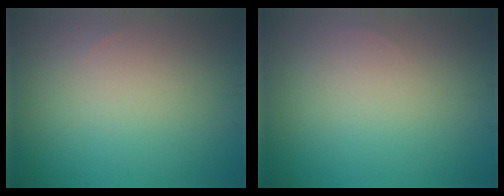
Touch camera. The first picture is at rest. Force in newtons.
{"total": 0.0}